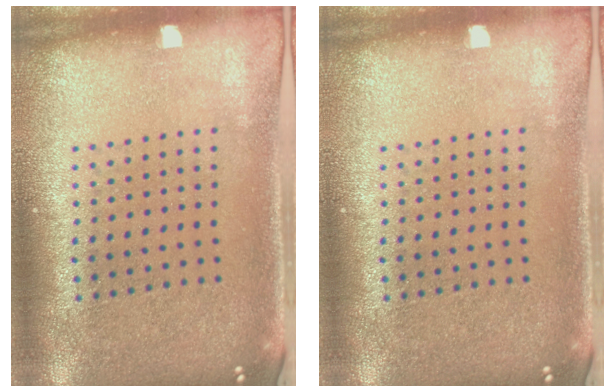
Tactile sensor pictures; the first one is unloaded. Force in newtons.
{"total": 0.0}